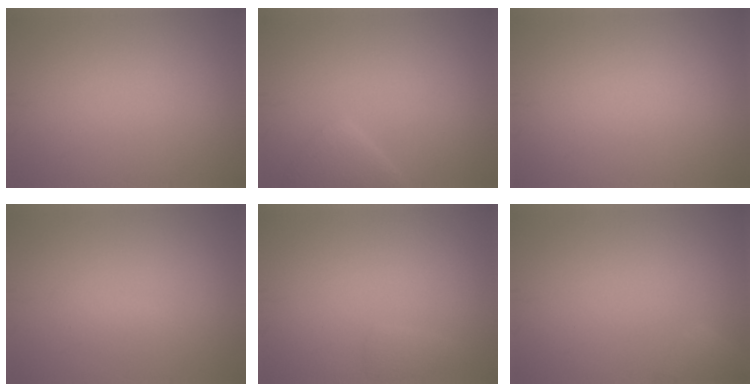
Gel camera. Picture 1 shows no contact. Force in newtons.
{"total": 1.6, "press": 1.6, "slide": 0.0}
{"total": 0.0}
{"total": 1.0, "press": 1.0, "slide": 0.1}
{"total": 0.9, "press": 0.9, "slide": 0.1}
{"total": 1.6, "press": 1.6, "slide": 0.1}